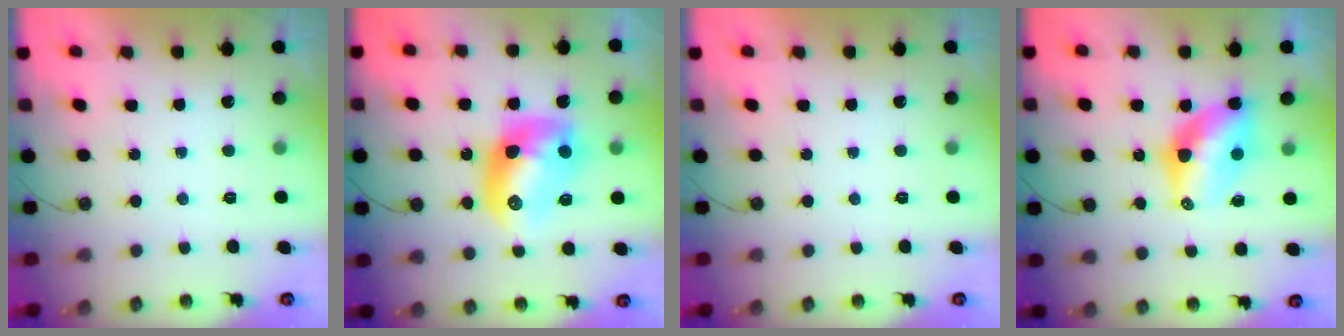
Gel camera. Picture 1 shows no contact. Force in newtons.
{"total": 13.5, "press": 13.4, "slide": 1.1}
{"total": 0.0}
{"total": 10.5, "press": 10.5, "slide": 1.0}